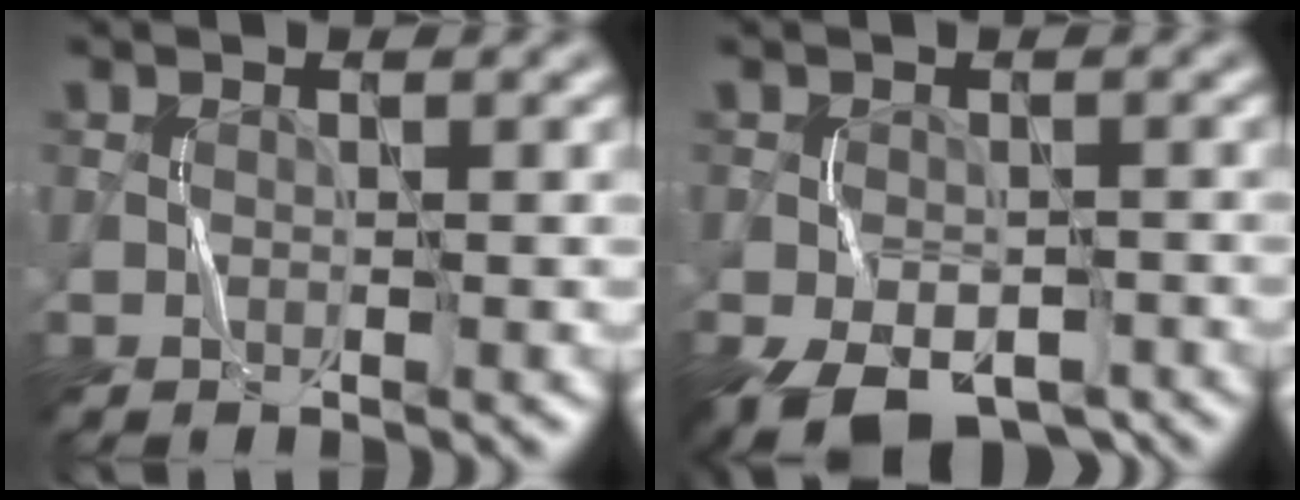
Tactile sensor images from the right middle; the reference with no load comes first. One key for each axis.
{"total": 6.8, "fx": -4.1, "fy": 4.0, "fz": 3.8, "tx": -0.066, "ty": -0.025, "tz": -0.055}